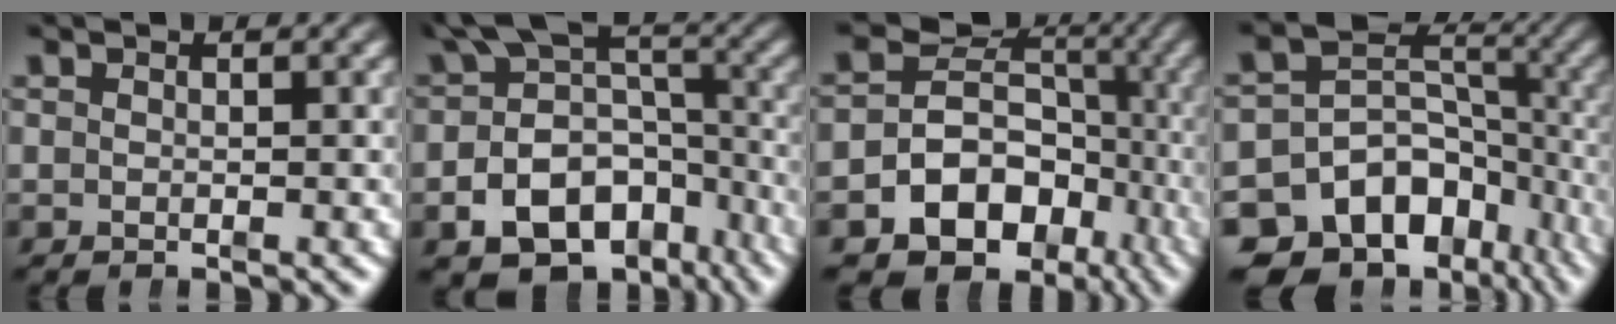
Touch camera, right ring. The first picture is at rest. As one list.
[{"total": 12.2, "force": [-5.1, 9.3, 6.0], "torque": [-0.101, -0.033, -0.079]}, {"total": 18.4, "force": [-6.7, 15.1, 8.1], "torque": [-0.166, -0.071, -0.100]}, {"total": 18.4, "force": [-6.9, 14.4, 9.1], "torque": [-0.173, -0.065, -0.097]}]